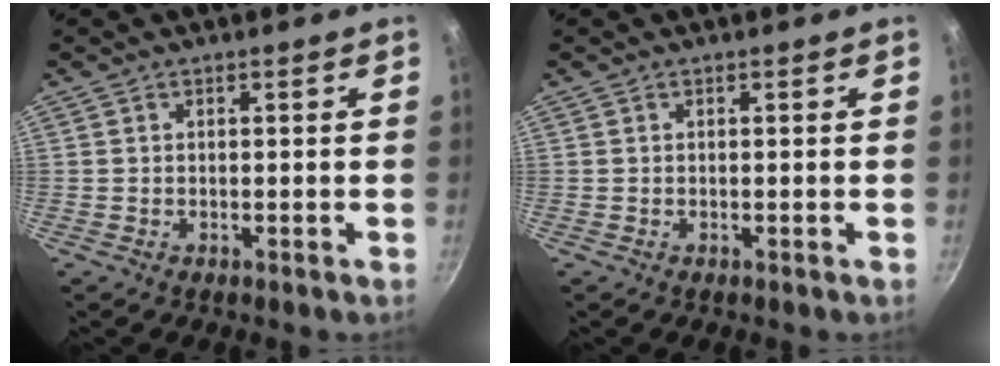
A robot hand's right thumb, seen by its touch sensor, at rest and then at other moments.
{"total": 0.0}